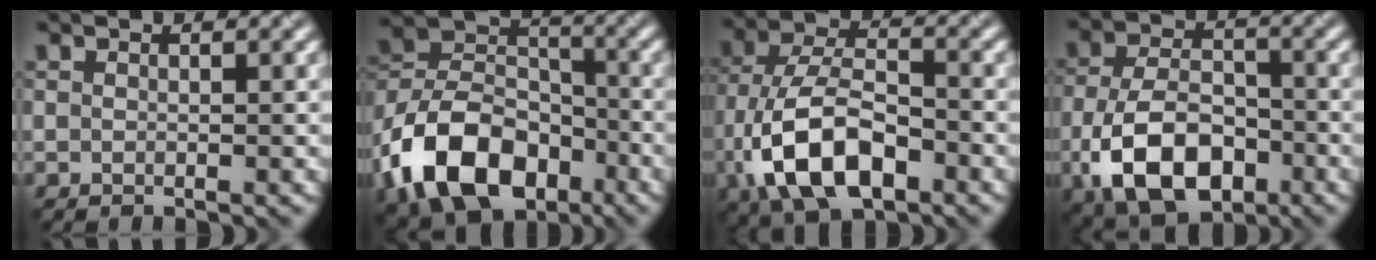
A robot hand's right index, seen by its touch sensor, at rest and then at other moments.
{"total": 12.3, "force": [-5.9, 8.0, 7.1], "torque": [-0.146, 0.009, -0.125]}
{"total": 10.1, "force": [-3.6, 5.4, 7.7], "torque": [-0.160, 0.003, -0.072]}
{"total": 9.5, "force": [-4.2, 5.6, 6.4], "torque": [-0.129, 0.003, -0.079]}